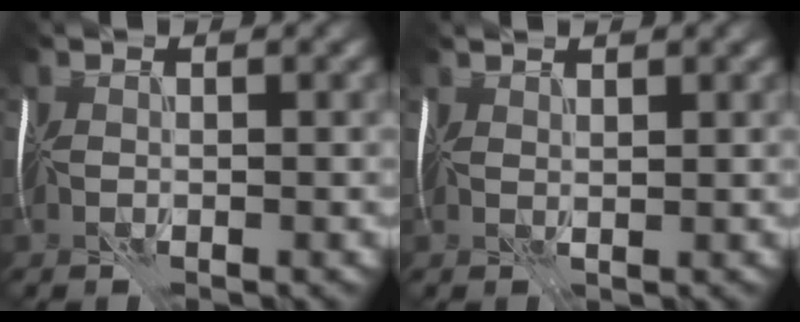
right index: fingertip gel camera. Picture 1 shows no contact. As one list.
[{"total": 2.0, "force": [1.8, 0.6, 0.6], "torque": [-0.007, 0.021, 0.016]}]